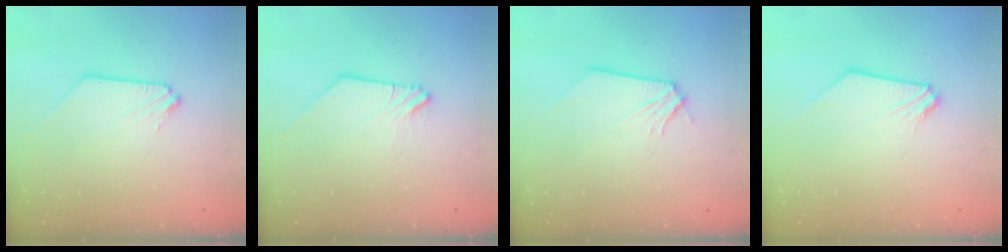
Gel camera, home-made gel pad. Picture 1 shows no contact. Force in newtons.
{"total": 0.0}
{"total": 0.0}
{"total": 0.7, "press": 0.7, "slide": 0.1}